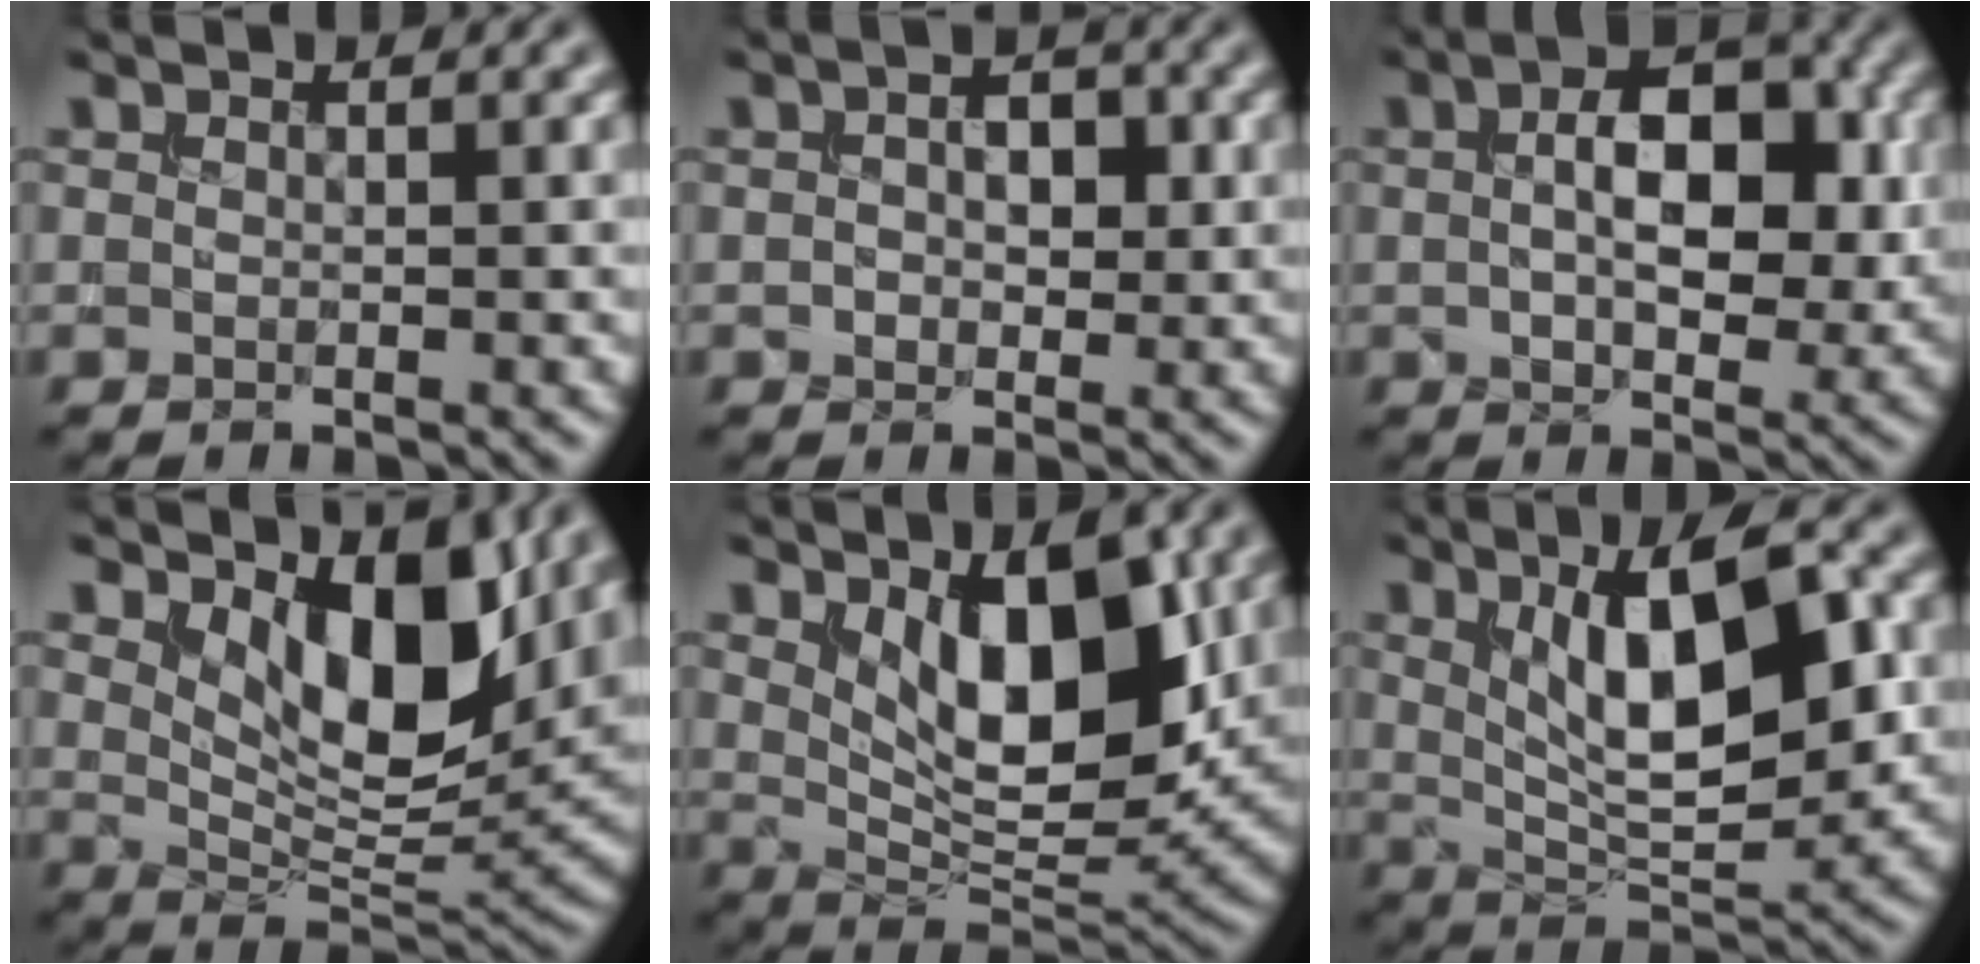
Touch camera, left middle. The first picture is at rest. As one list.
[{"total": 3.2, "force": [0.4, 2.1, 2.4], "torque": [-0.038, 0.000, 0.007]}, {"total": 7.9, "force": [1.0, 4.2, 6.6], "torque": [-0.099, 0.010, 0.010]}, {"total": 8.8, "force": [3.8, 4.2, 6.7], "torque": [-0.105, -0.017, 0.060]}, {"total": 9.1, "force": [2.7, 4.0, 7.8], "torque": [-0.126, -0.016, 0.048]}, {"total": 9.6, "force": [2.2, 3.5, 8.7], "torque": [-0.134, 0.000, 0.036]}]